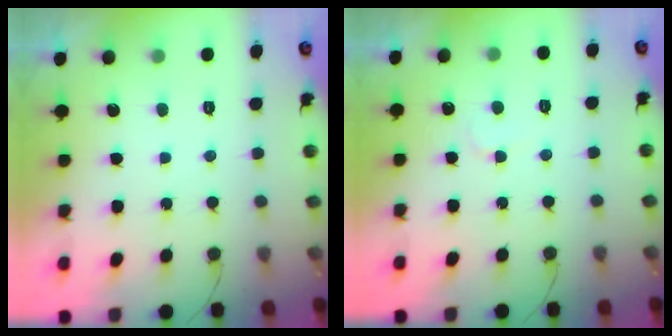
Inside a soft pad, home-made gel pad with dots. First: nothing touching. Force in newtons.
{"total": 2.7, "press": 2.7, "slide": 0.2}